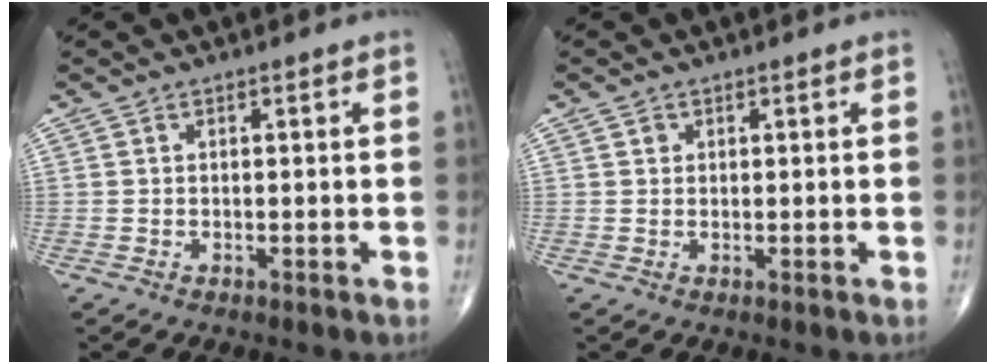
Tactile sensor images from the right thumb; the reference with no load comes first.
{"total": 1.0, "force": [0.4, 0.9, 0.3], "torque": [0.002, -0.001, 0.006]}